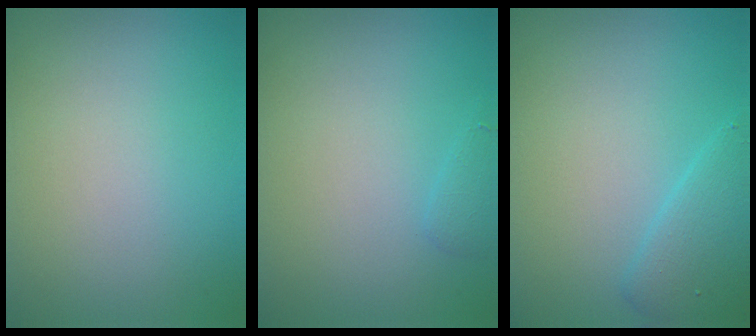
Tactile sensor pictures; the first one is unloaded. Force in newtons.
{"total": 0.8, "press": 0.8, "slide": 0.1}
{"total": 2.9, "press": 2.9, "slide": 0.2}